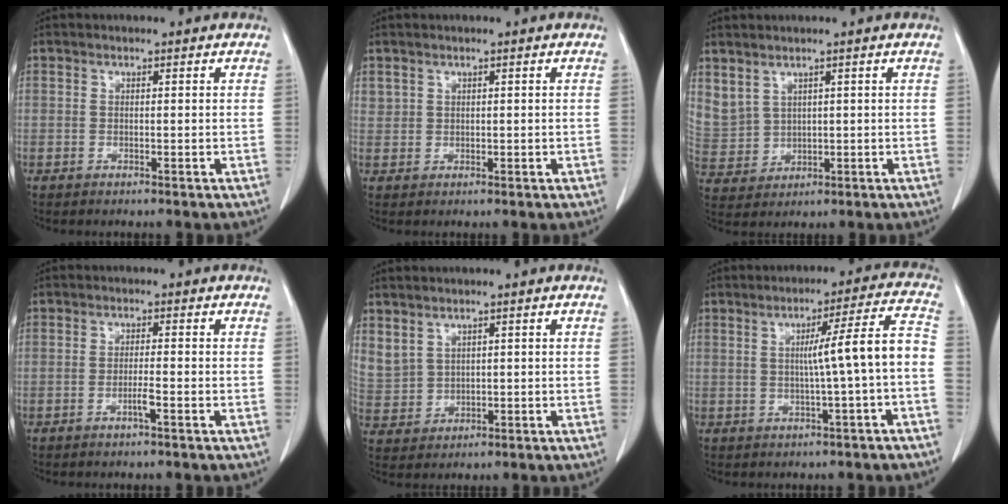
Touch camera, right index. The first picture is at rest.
{"total": 1.0, "force": [0.7, 0.8, 0.2], "torque": [0.000, 0.008, 0.015]}
{"total": 9.1, "force": [4.5, 7.1, 3.4], "torque": [-0.112, 0.017, 0.117]}
{"total": 3.0, "force": [-1.4, -0.1, 2.7], "torque": [-0.052, -0.001, -0.026]}
{"total": 6.5, "force": [3.6, 4.9, 2.3], "torque": [-0.070, 0.009, 0.091]}
{"total": 8.3, "force": [-1.1, -1.1, 8.1], "torque": [-0.115, 0.016, -0.013]}